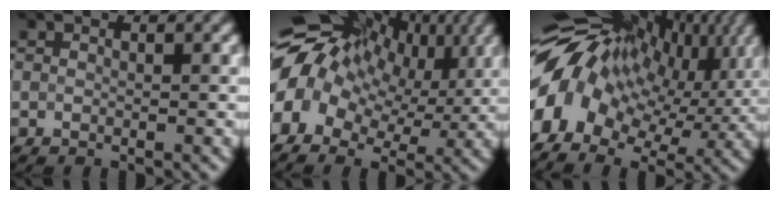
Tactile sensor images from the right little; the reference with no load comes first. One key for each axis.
{"total": 14.9, "fx": 3.3, "fy": 10.4, "fz": 10.3, "tx": -0.177, "ty": 0.017, "tz": 0.056}
{"total": 13.9, "fx": 1.9, "fy": 9.5, "fz": 9.9, "tx": -0.208, "ty": 0.015, "tz": 0.030}